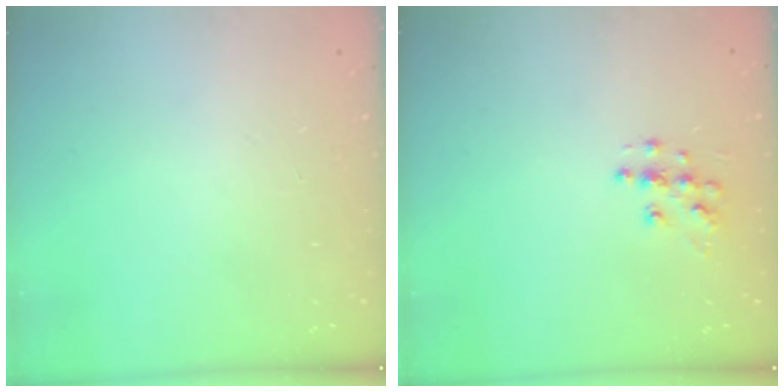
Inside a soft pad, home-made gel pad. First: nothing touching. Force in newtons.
{"total": 7.3, "press": 7.3, "slide": 0.2}